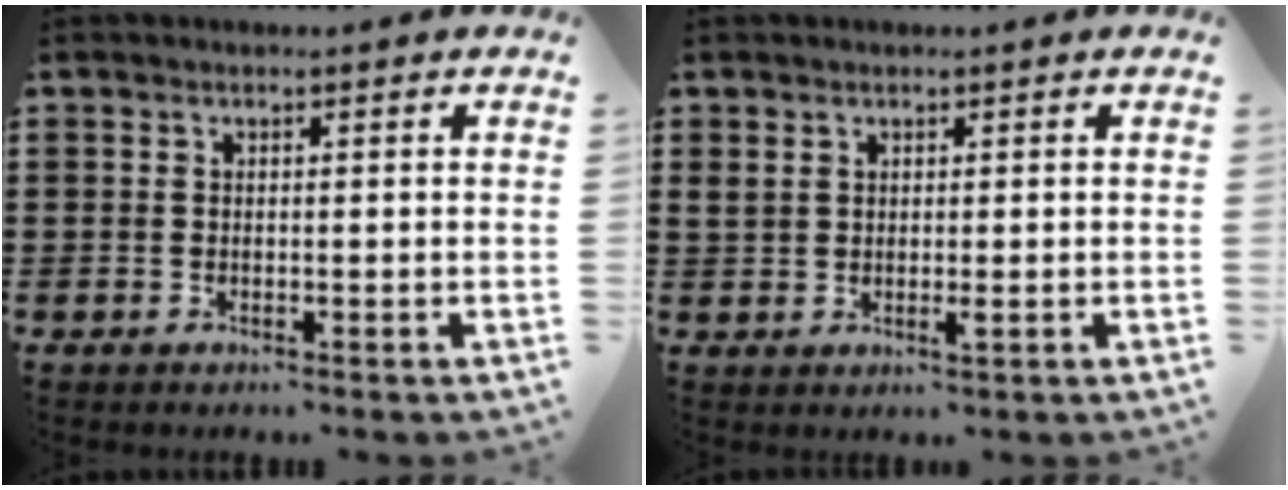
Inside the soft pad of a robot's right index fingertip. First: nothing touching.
{"total": 1.7, "force": [0.7, 0.9, 1.2], "torque": [-0.025, 0.000, 0.014]}